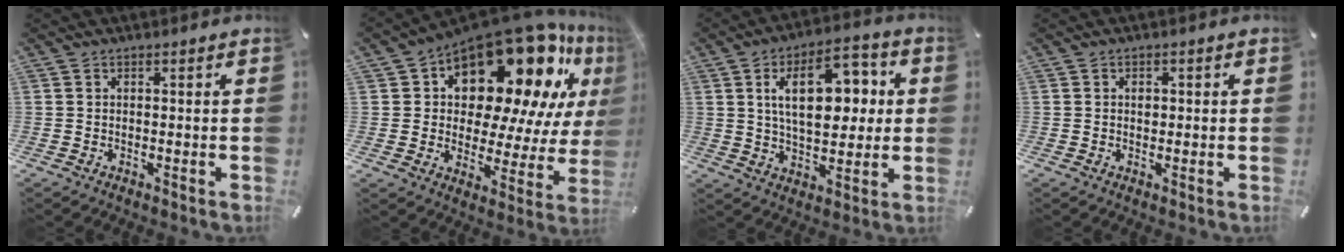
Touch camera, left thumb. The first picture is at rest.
{"total": 21.8, "force": [14.4, 10.8, 12.3], "torque": [-0.178, -0.115, 0.243]}
{"total": 16.6, "force": [4.3, 9.5, 12.9], "torque": [-0.195, 0.003, 0.067]}
{"total": 1.0, "force": [0.1, 0.7, 0.7], "torque": [-0.015, 0.001, 0.001]}